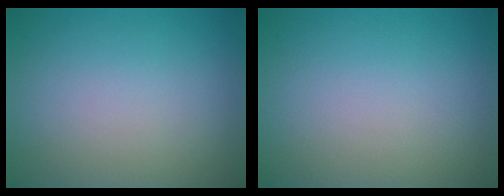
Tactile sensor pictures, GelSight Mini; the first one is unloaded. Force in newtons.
{"total": 0.0}